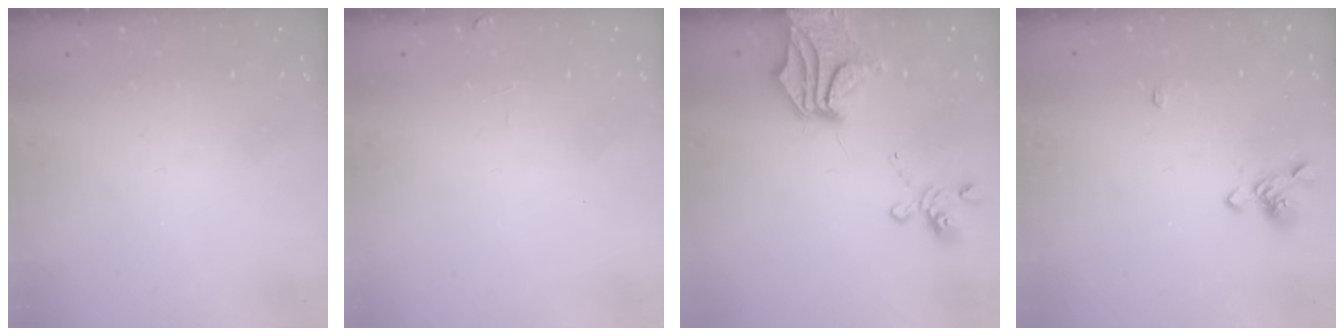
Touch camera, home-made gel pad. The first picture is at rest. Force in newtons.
{"total": 1.3, "press": 1.2, "slide": 0.5}
{"total": 7.0, "press": 5.8, "slide": 3.8}
{"total": 1.1, "press": 0.7, "slide": 0.9}